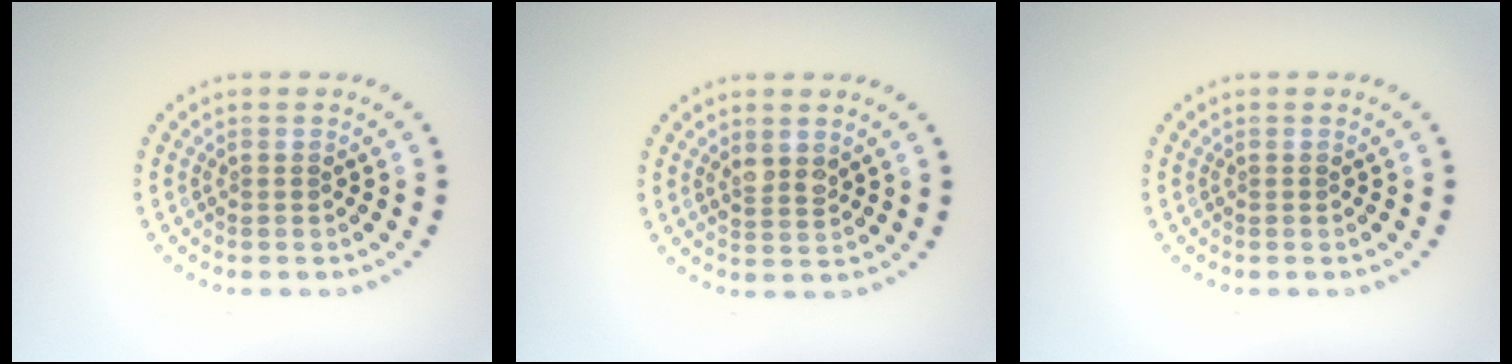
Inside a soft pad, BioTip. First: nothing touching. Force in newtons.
{"total": 1.7, "press": 1.5, "slide": 0.7}
{"total": 0.0}